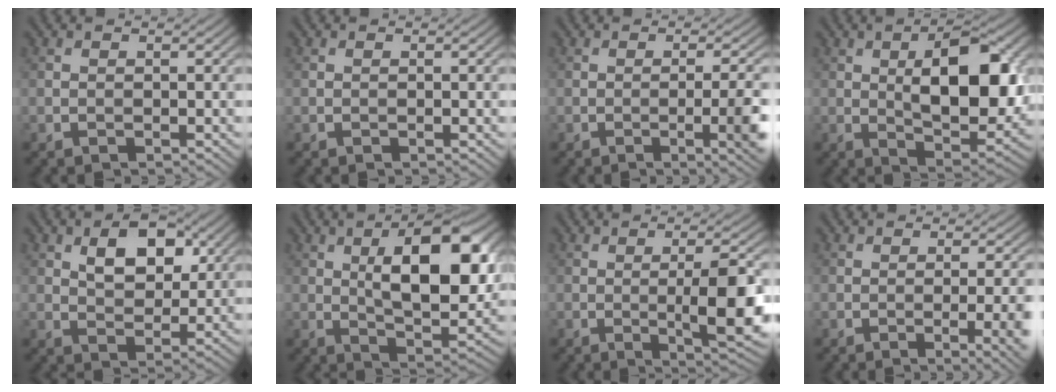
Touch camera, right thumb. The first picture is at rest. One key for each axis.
{"total": 0.0}
{"total": 6.0, "fx": -1.2, "fy": 1.4, "fz": 5.8, "tx": -0.082, "ty": -0.002, "tz": -0.015}
{"total": 12.1, "fx": 1.7, "fy": 5.6, "fz": 10.6, "tx": -0.160, "ty": -0.001, "tz": 0.031}
{"total": 6.8, "fx": 2.7, "fy": 3.8, "fz": 4.9, "tx": -0.080, "ty": -0.002, "tz": 0.042}
{"total": 13.5, "fx": 2.9, "fy": 5.8, "fz": 11.8, "tx": -0.170, "ty": -0.001, "tz": 0.042}
{"total": 7.9, "fx": -0.7, "fy": 1.7, "fz": 7.6, "tx": -0.122, "ty": -0.002, "tz": -0.011}
{"total": 6.3, "fx": -1.3, "fy": 1.8, "fz": 5.9, "tx": -0.072, "ty": -0.003, "tz": -0.009}